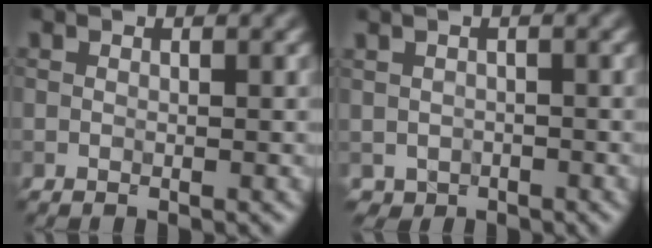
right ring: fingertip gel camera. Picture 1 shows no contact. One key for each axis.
{"total": 1.4, "fx": -0.4, "fy": 1.3, "fz": 0.4, "tx": 0.001, "ty": -0.009, "tz": -0.007}